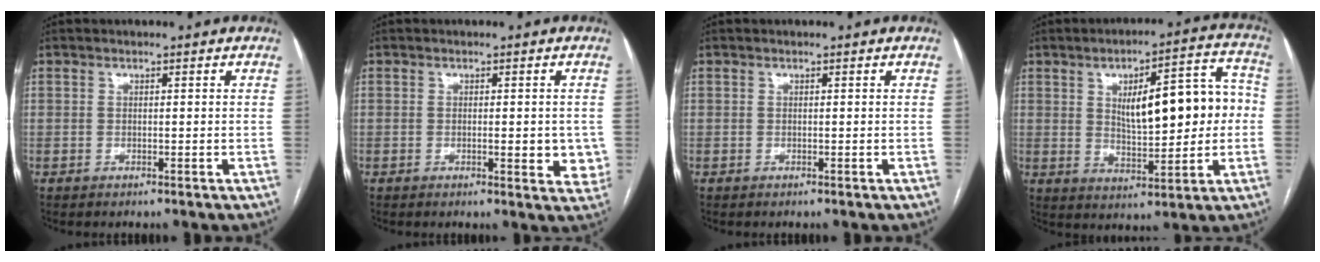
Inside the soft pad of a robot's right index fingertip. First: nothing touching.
{"total": 4.5, "force": [-0.5, 1.7, 4.1], "torque": [-0.041, -0.006, -0.007]}
{"total": 0.0}
{"total": 14.6, "force": [1.5, 4.9, 13.7], "torque": [-0.191, 0.034, 0.032]}